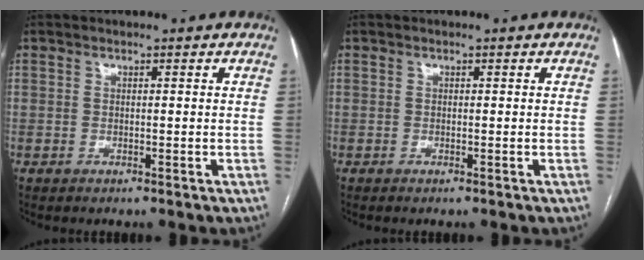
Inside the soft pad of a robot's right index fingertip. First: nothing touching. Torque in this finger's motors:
{"motor_torque": [0.03, -0.08, 0.05, 0.01]}